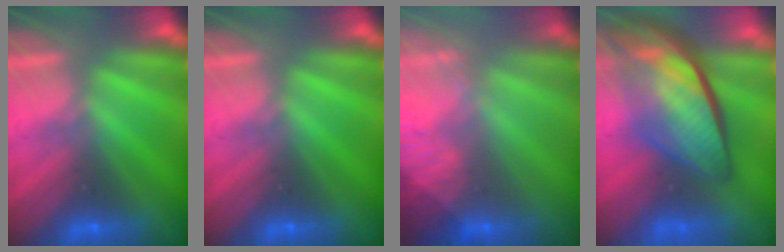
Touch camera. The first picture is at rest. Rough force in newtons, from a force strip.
{"total": 0.0}
{"total": 2.9}
{"total": 7.6}